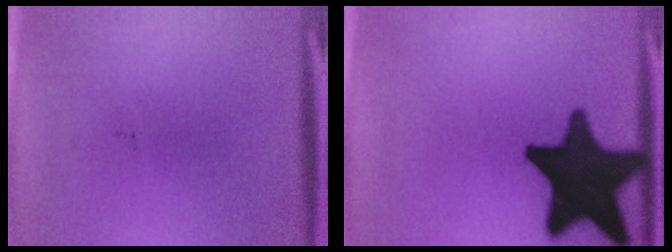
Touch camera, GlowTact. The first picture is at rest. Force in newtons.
{"total": 19.3}